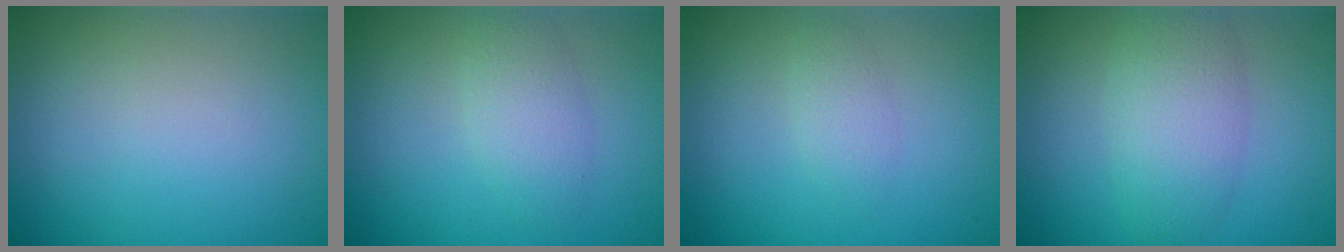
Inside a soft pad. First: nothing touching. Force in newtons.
{"total": 2.5, "press": 2.5, "slide": 0.1}
{"total": 1.4, "press": 1.4, "slide": 0.0}
{"total": 4.5, "press": 4.5, "slide": 0.1}